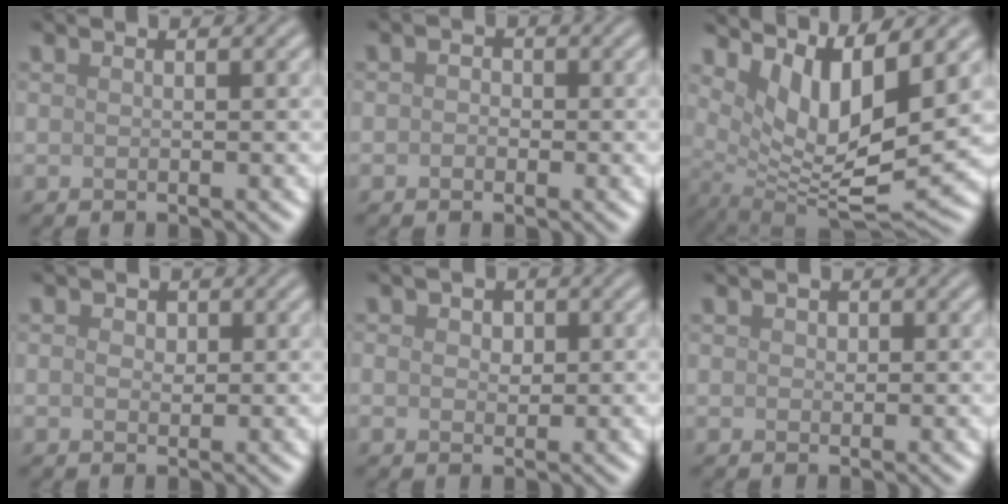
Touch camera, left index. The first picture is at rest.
{"total": 1.2, "force": [-0.1, 1.0, 0.6], "torque": [-0.006, -0.002, -0.014]}
{"total": 8.4, "force": [3.6, 2.4, 7.2], "torque": [-0.138, -0.011, 0.075]}
{"total": 1.5, "force": [0.3, 1.1, 0.9], "torque": [-0.007, 0.005, -0.006]}
{"total": 2.3, "force": [0.3, 1.8, 1.4], "torque": [-0.018, 0.010, -0.004]}
{"total": 0.7, "force": [0.1, 0.6, 0.3], "torque": [-0.003, -0.003, 0.000]}